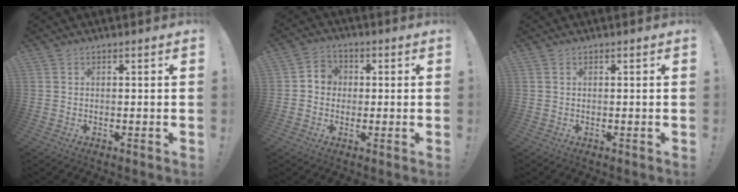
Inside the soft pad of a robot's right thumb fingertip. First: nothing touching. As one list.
[{"total": 5.0, "force": [-0.3, 4.6, 1.9], "torque": [-0.029, 0.011, -0.005]}, {"total": 0.0}]